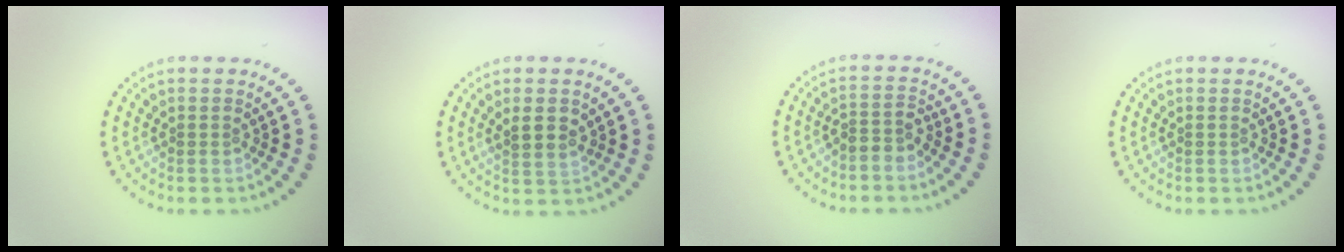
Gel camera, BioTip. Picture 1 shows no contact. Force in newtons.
{"total": 2.4, "press": 2.2, "slide": 1.0}
{"total": 1.8, "press": 1.4, "slide": 1.2}
{"total": 0.0}